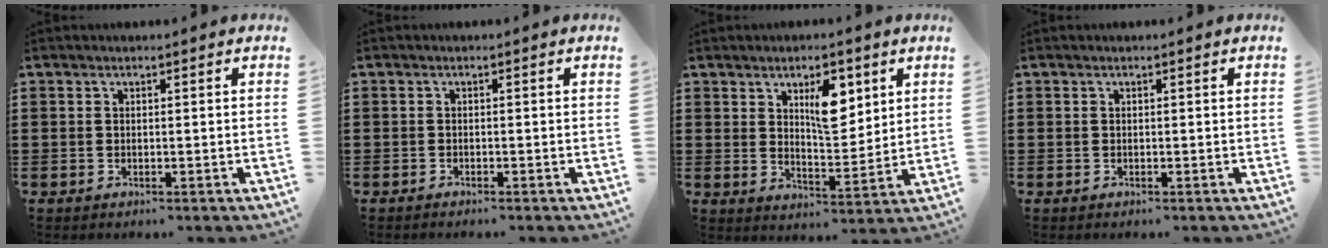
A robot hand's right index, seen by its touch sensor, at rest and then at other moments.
{"total": 0.6, "force": [-0.6, 0.0, 0.1], "torque": [-0.004, -0.003, -0.012]}
{"total": 7.8, "force": [3.5, 3.6, 6.0], "torque": [-0.089, -0.006, 0.053]}
{"total": 0.0}